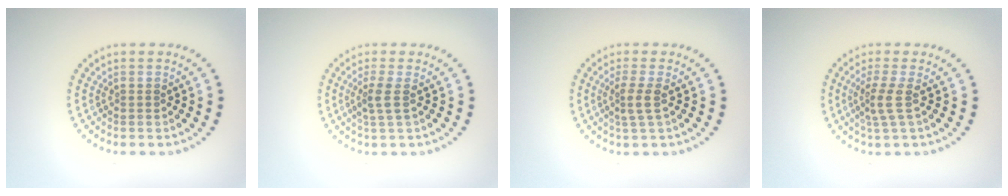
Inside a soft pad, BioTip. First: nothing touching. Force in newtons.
{"total": 1.8, "press": 1.4, "slide": 1.1}
{"total": 1.9, "press": 1.4, "slide": 1.3}
{"total": 2.3, "press": 1.6, "slide": 1.6}